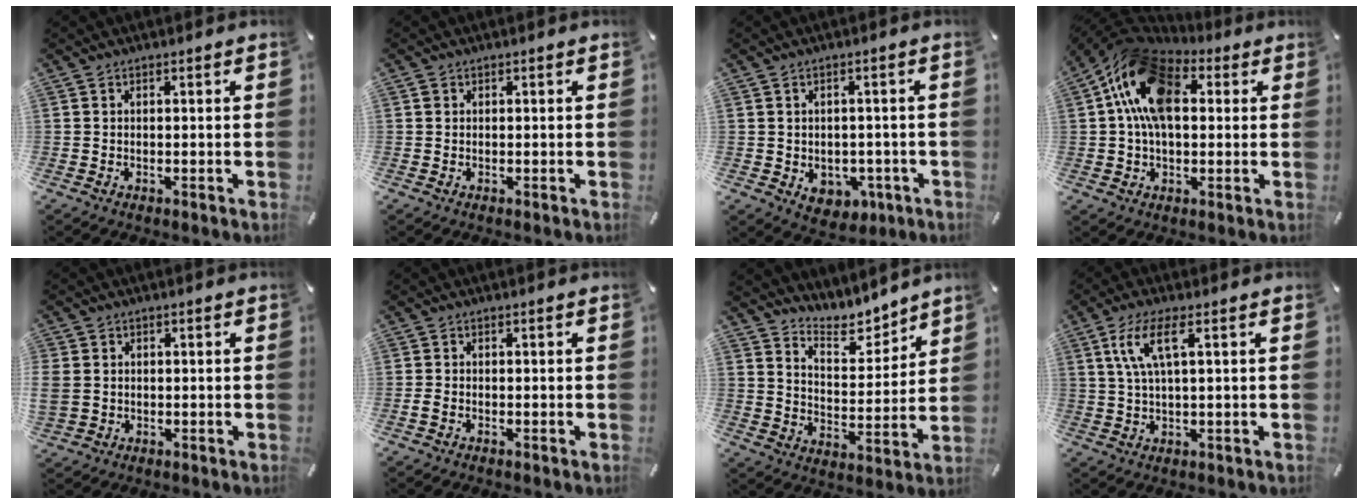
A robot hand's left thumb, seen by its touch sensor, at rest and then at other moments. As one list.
[{"total": 0.6, "force": [0.1, 0.6, 0.1], "torque": [-0.001, 0.004, 0.002]}, {"total": 5.3, "force": [-1.2, 4.5, 2.5], "torque": [-0.020, 0.004, -0.019]}, {"total": 17.1, "force": [4.1, 11.1, 12.4], "torque": [-0.235, 0.013, 0.073]}, {"total": 4.0, "force": [0.3, 3.6, 1.6], "torque": [-0.044, 0.003, 0.006]}, {"total": 1.1, "force": [-0.6, 0.6, 0.7], "torque": [-0.012, 0.001, -0.012]}, {"total": 8.6, "force": [7.7, 3.7, 0.4], "torque": [-0.014, -0.079, 0.140]}, {"total": 8.0, "force": [2.9, 2.2, 7.2], "torque": [-0.153, 0.001, 0.047]}]